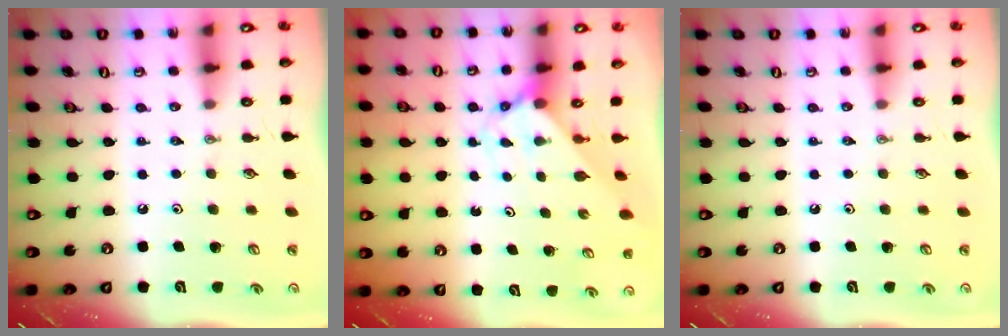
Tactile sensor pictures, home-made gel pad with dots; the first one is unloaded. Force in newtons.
{"total": 2.3, "press": 2.2, "slide": 0.2}
{"total": 0.0}